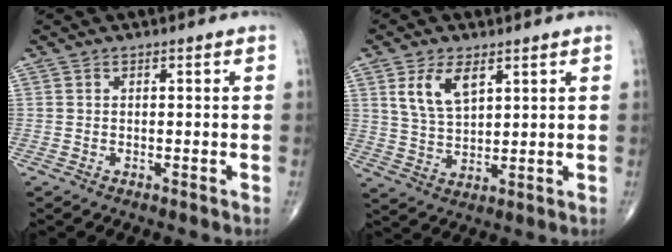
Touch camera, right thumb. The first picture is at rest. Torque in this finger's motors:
{"motor_torque": [0.26, 0.21, 0.23, -0.11, 0.05]}